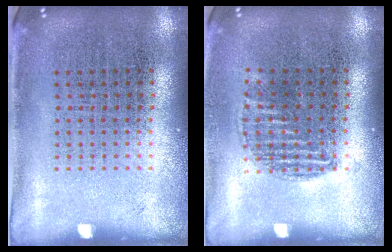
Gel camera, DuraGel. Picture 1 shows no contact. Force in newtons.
{"total": 0.9, "press": 0.8, "slide": 0.4}